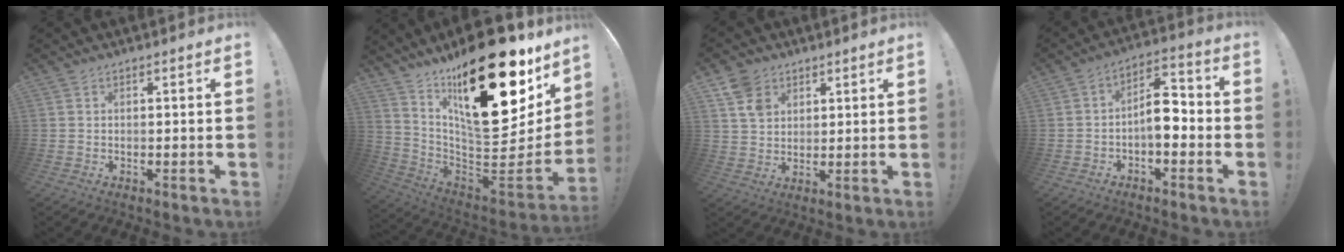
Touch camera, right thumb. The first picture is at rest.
{"total": 32.1, "force": [13.8, 13.7, 25.5], "torque": [-0.385, -0.102, 0.254]}
{"total": 8.0, "force": [4.6, 5.9, 2.7], "torque": [-0.048, -0.018, 0.093]}
{"total": 9.9, "force": [-2.2, 5.3, 8.1], "torque": [-0.124, 0.016, -0.037]}